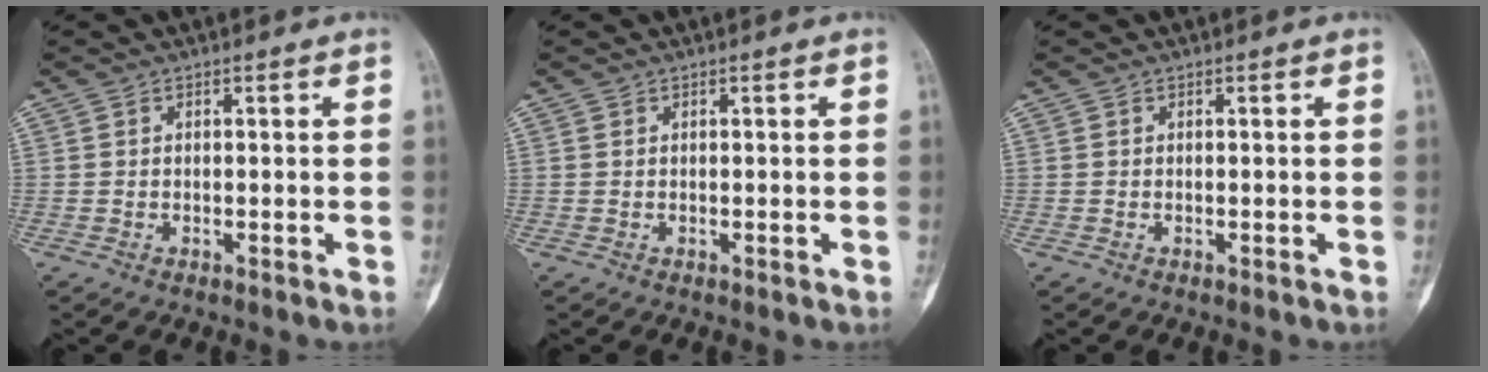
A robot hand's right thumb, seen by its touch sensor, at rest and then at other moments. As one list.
[{"total": 0.0}, {"total": 0.0}]